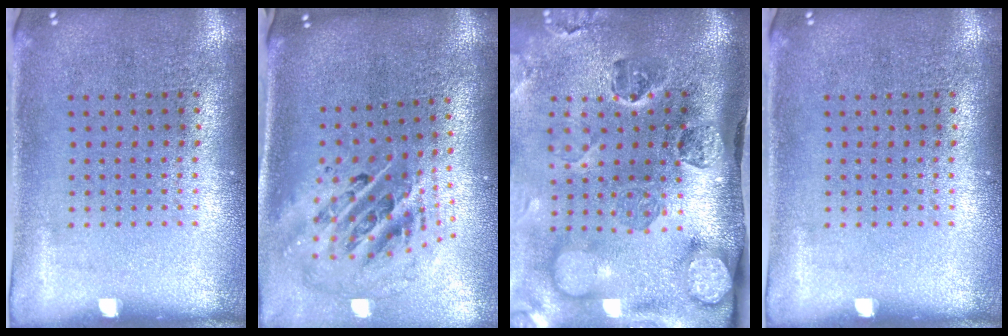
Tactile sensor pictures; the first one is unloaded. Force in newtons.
{"total": 2.8, "press": 1.9, "slide": 2.1}
{"total": 5.0, "press": 3.6, "slide": 3.5}
{"total": 0.0}